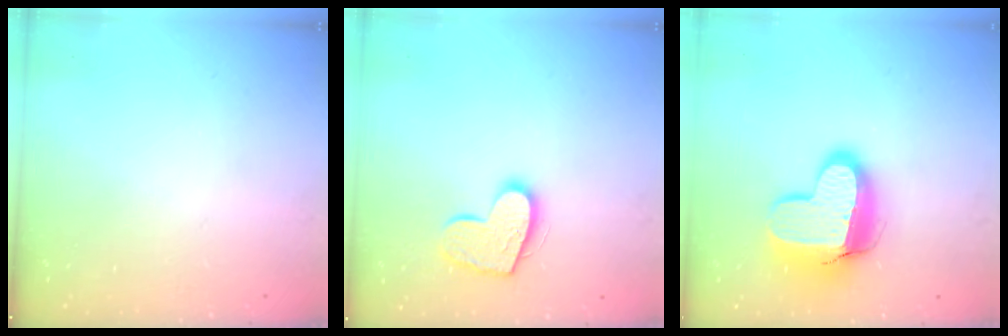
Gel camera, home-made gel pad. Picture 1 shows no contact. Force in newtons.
{"total": 13.3, "press": 13.3, "slide": 0.9}
{"total": 14.6, "press": 14.5, "slide": 1.1}